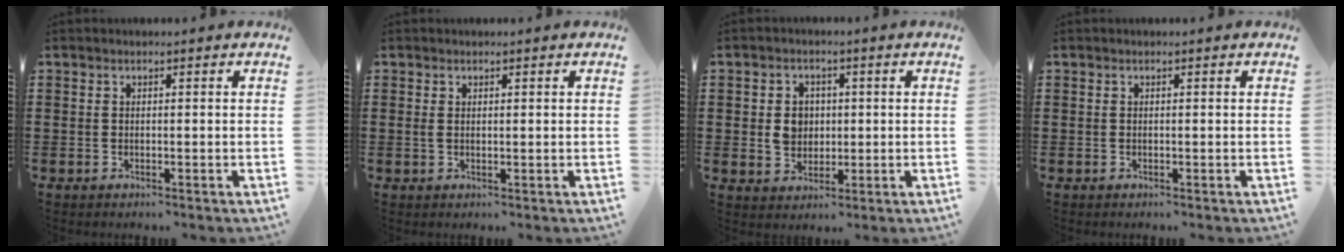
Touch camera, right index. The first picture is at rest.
{"total": 0.8, "force": [0.4, 0.4, 0.6], "torque": [-0.013, 0.004, 0.006]}
{"total": 4.4, "force": [0.2, 3.5, 2.7], "torque": [-0.055, 0.008, 0.000]}
{"total": 0.0}